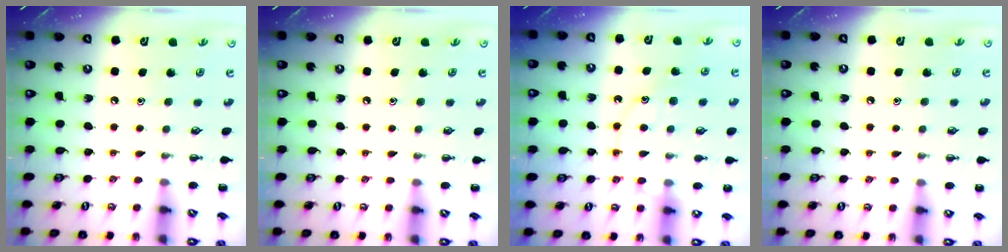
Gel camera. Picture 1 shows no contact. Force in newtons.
{"total": 4.0, "press": 3.8, "slide": 1.2}
{"total": 12.4, "press": 12.4, "slide": 0.6}
{"total": 5.3, "press": 5.0, "slide": 1.7}